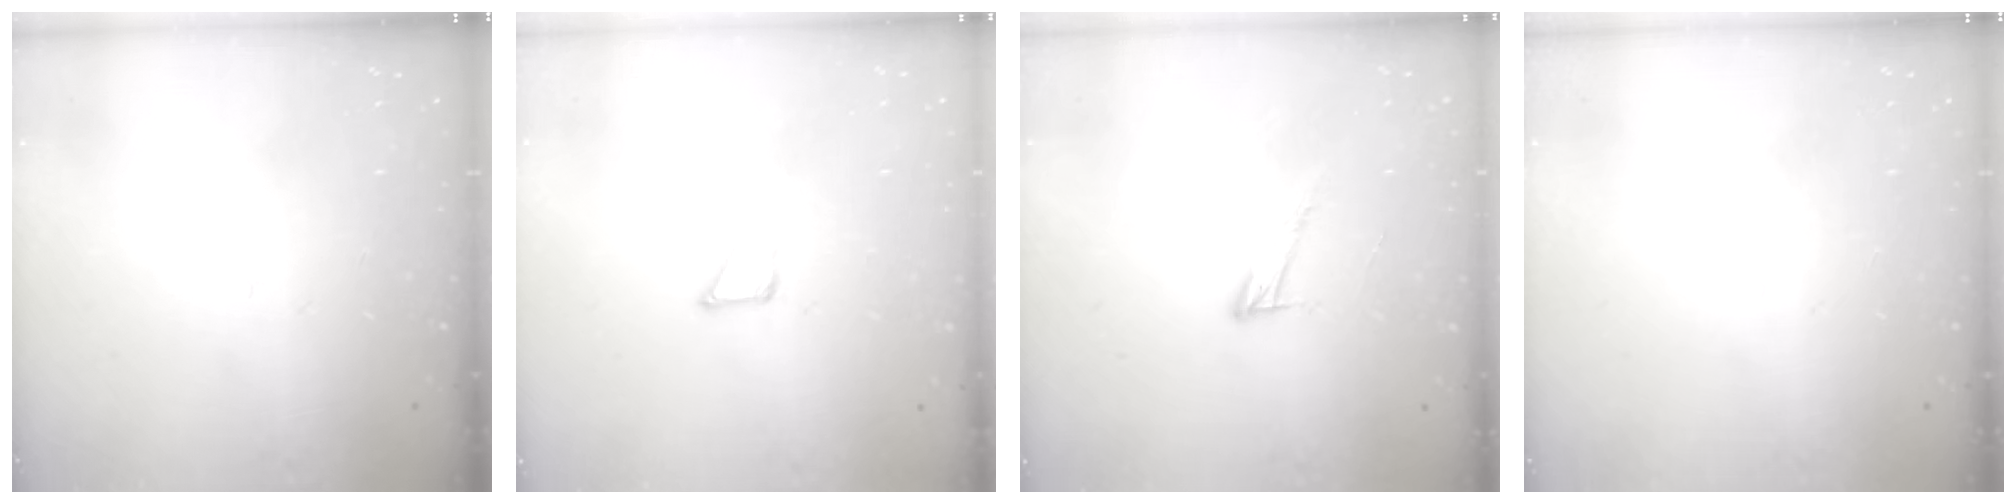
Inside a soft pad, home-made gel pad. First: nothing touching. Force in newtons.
{"total": 2.8, "press": 2.8, "slide": 0.1}
{"total": 6.5, "press": 6.5, "slide": 0.4}
{"total": 0.0}